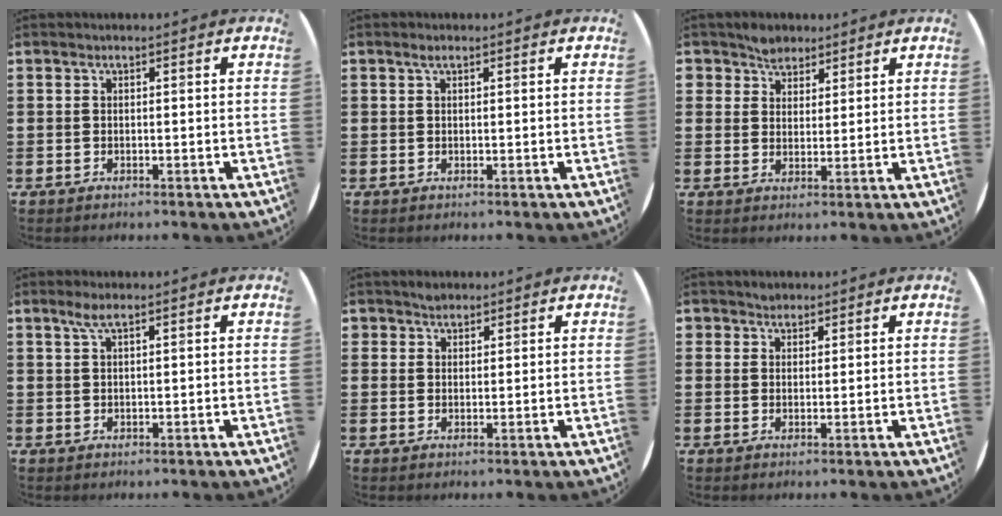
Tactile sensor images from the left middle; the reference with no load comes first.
{"total": 0.7, "force": [0.4, 0.2, 0.6], "torque": [-0.012, 0.003, 0.007]}
{"total": 3.6, "force": [2.9, 2.0, 0.0], "torque": [-0.013, 0.005, 0.056]}
{"total": 2.1, "force": [1.3, 0.2, 1.7], "torque": [-0.036, 0.003, 0.022]}
{"total": 1.8, "force": [1.6, 0.8, -0.1], "torque": [0.006, 0.000, 0.032]}
{"total": 1.7, "force": [1.5, 0.8, -0.2], "torque": [0.009, 0.000, 0.030]}